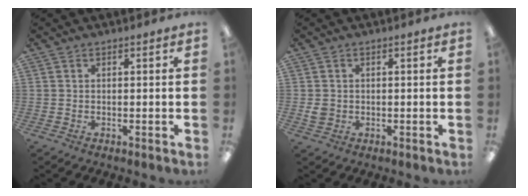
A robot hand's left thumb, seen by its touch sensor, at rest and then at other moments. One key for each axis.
{"total": 2.4, "fx": 0.1, "fy": 2.1, "fz": 1.2, "tx": -0.024, "ty": 0.006, "tz": 0.001}